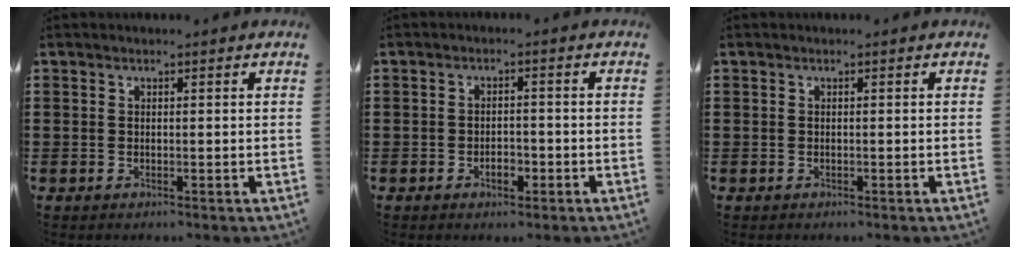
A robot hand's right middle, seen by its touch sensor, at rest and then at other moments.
{"total": 2.8, "force": [-1.3, 1.4, 2.0], "torque": [-0.029, 0.001, -0.028]}
{"total": 0.0}